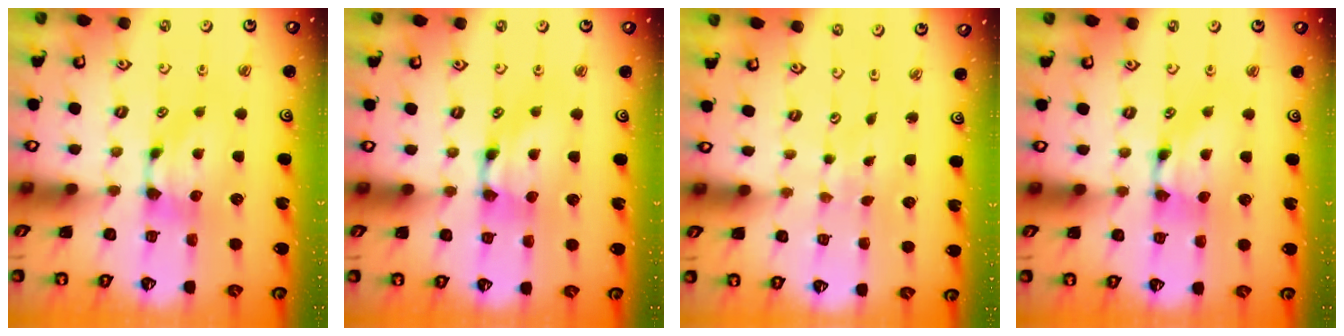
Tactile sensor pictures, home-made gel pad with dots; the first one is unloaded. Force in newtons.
{"total": 2.0, "press": 2.0, "slide": 0.1}
{"total": 4.7, "press": 4.7, "slide": 0.2}
{"total": 1.9, "press": 1.9, "slide": 0.1}